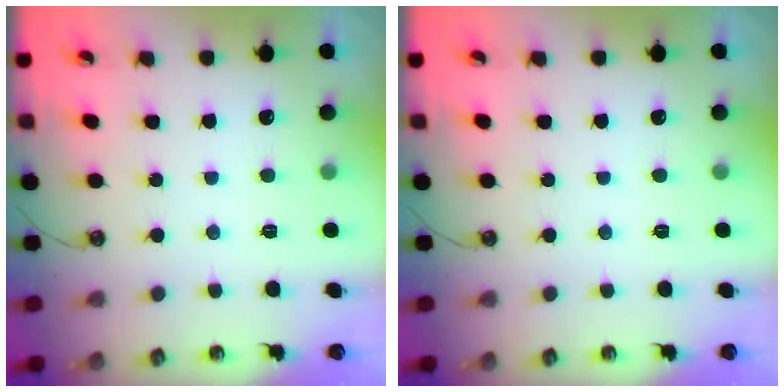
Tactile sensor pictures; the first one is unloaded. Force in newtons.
{"total": 0.0}